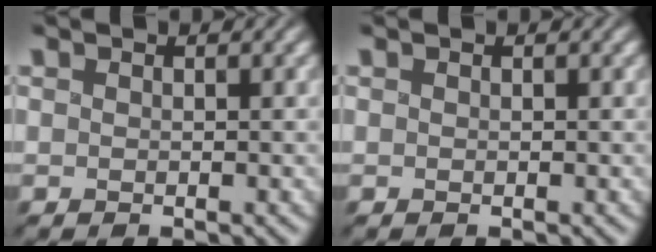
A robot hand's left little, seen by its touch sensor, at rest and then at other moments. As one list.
[{"total": 0.0}]